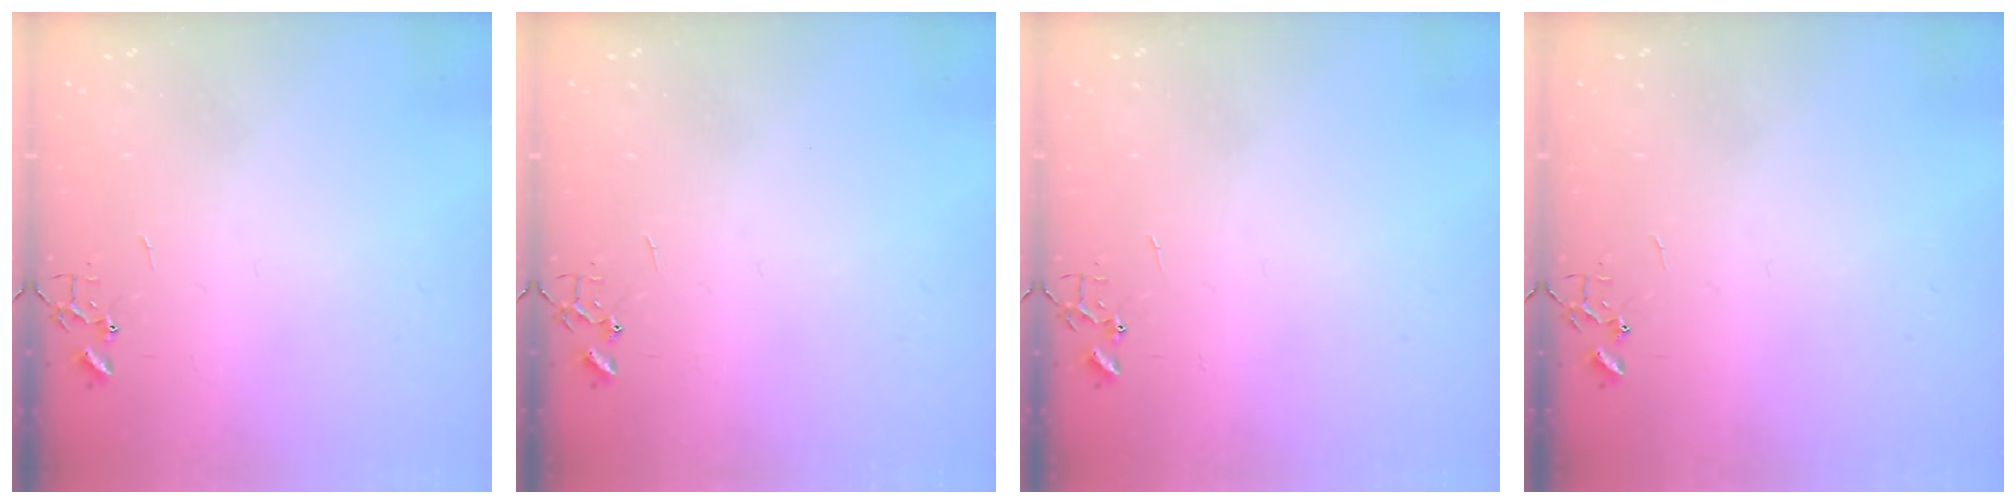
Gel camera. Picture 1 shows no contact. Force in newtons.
{"total": 0.0}
{"total": 0.0}
{"total": 0.0}